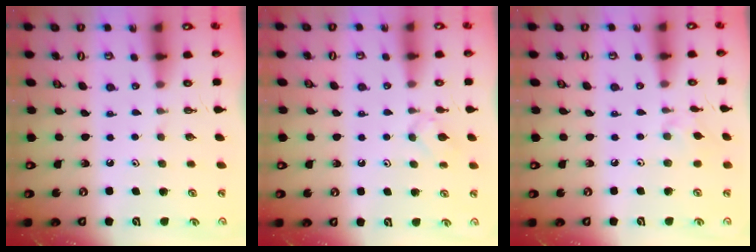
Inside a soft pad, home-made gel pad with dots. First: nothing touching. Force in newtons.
{"total": 2.9, "press": 2.8, "slide": 0.6}
{"total": 2.3, "press": 2.3, "slide": 0.4}